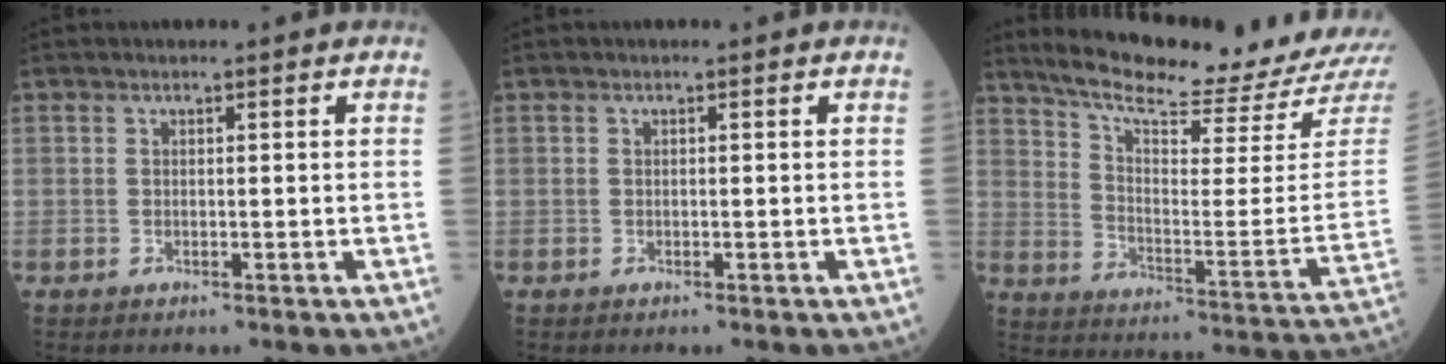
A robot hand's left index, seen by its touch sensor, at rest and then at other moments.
{"total": 0.0}
{"total": 20.9, "force": [19.3, -0.6, 8.0], "torque": [-0.141, -0.092, 0.265]}